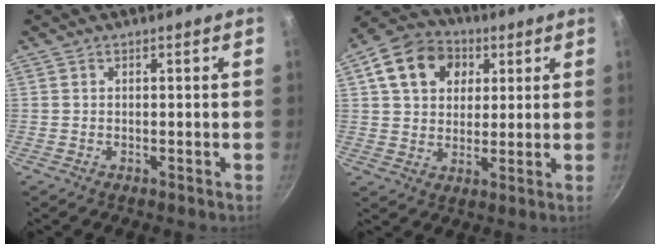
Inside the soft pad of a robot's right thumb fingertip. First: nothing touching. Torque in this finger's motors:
{"motor_torque": [0.24, 2.88, 0.61, -0.50, 0.08]}